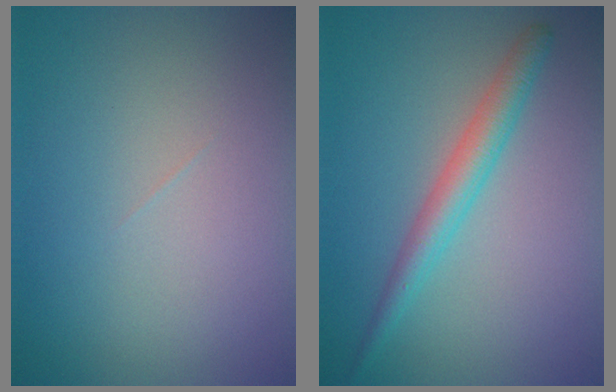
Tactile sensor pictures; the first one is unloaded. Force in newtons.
{"total": 2.9, "press": 2.9, "slide": 0.0}